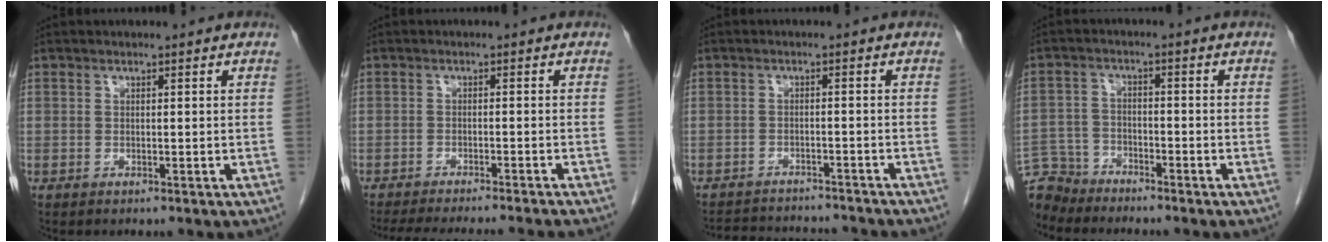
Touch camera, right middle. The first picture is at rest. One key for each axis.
{"total": 14.8, "fx": -13.4, "fy": -0.1, "fz": 6.2, "tx": -0.093, "ty": -0.032, "tz": -0.182}
{"total": 11.4, "fx": -10.9, "fy": 1.5, "fz": 2.9, "tx": -0.051, "ty": 0.002, "tz": -0.145}
{"total": 6.4, "fx": -6.2, "fy": 1.7, "fz": -0.4, "tx": 0.007, "ty": -0.002, "tz": -0.120}